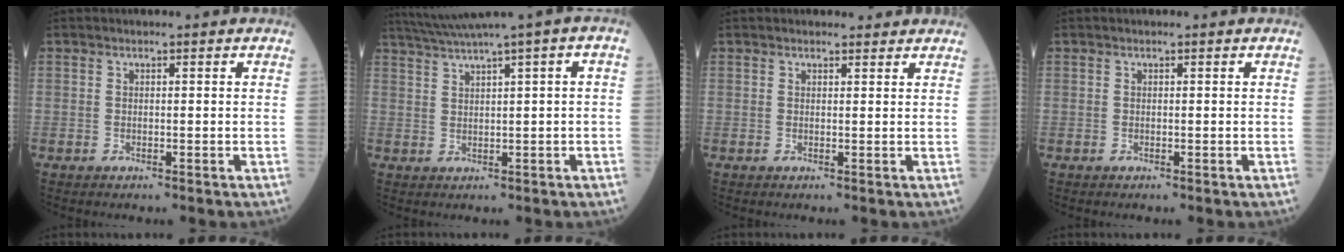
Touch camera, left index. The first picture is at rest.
{"total": 5.8, "force": [3.6, -1.1, 4.4], "torque": [-0.083, 0.021, 0.068]}
{"total": 1.8, "force": [1.7, 0.8, 0.1], "torque": [-0.004, 0.005, 0.016]}
{"total": 0.0}